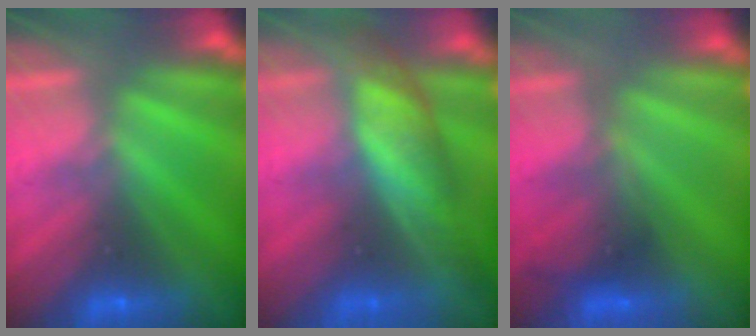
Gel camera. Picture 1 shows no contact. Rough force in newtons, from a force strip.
{"total": 8.3}
{"total": 4.6}